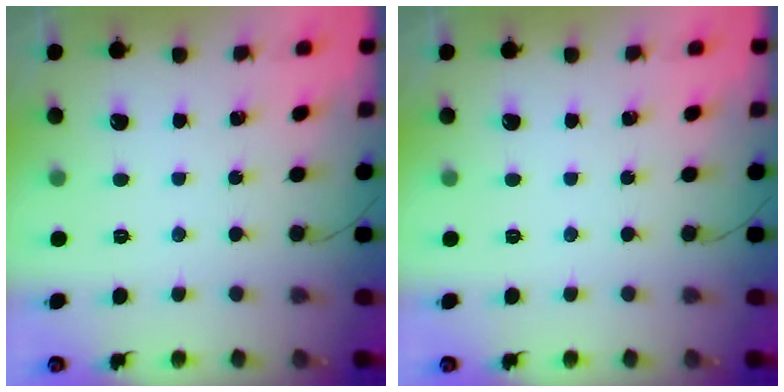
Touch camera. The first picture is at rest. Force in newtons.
{"total": 0.0}